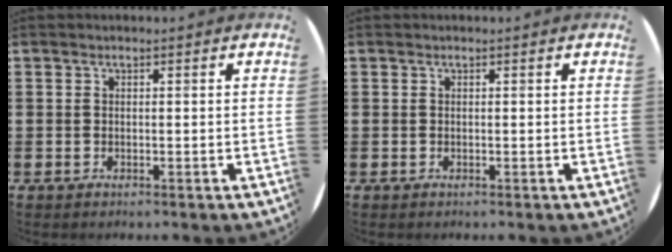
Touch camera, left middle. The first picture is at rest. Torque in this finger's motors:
{"motor_torque": [-0.01, 0.01, 0.01, 0.00]}